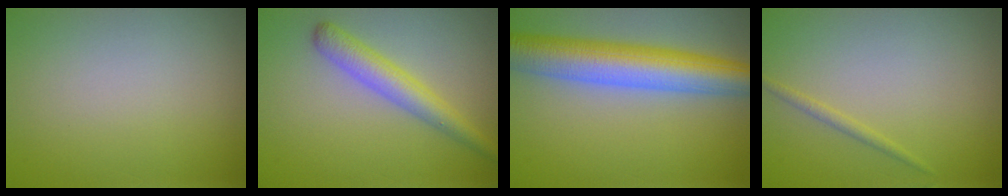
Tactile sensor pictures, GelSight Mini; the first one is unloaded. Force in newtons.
{"total": 2.8, "press": 2.8, "slide": 0.2}
{"total": 8.5, "press": 8.4, "slide": 0.4}
{"total": 0.9, "press": 0.9, "slide": 0.2}